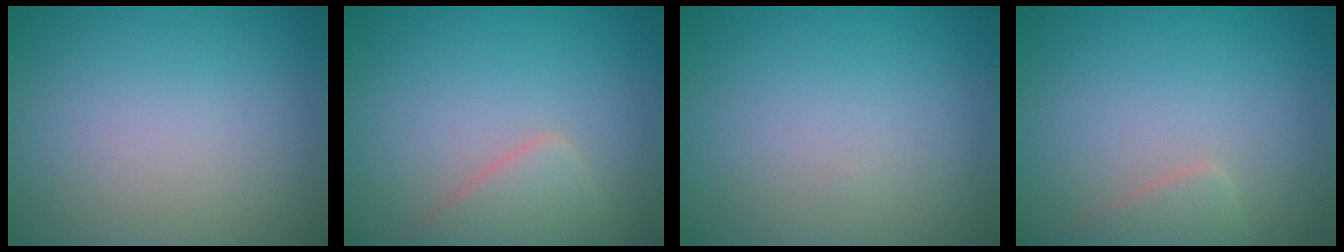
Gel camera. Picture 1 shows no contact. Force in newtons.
{"total": 2.6, "press": 2.6, "slide": 0.0}
{"total": 0.0}
{"total": 1.7, "press": 1.7, "slide": 0.1}